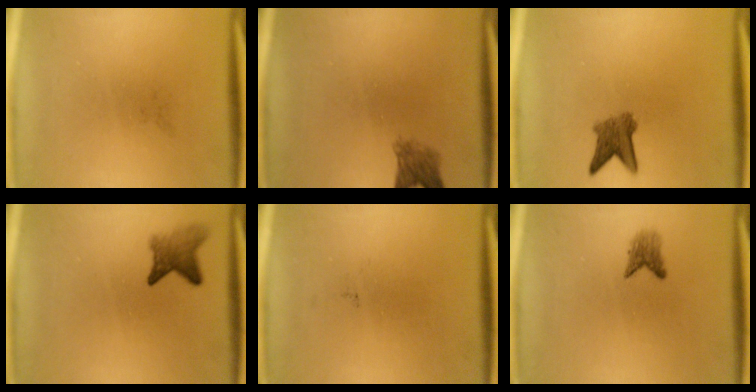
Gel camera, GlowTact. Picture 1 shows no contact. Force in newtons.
{"total": 2.9}
{"total": 3.9}
{"total": 3.1}
{"total": 0.0}
{"total": 1.8}